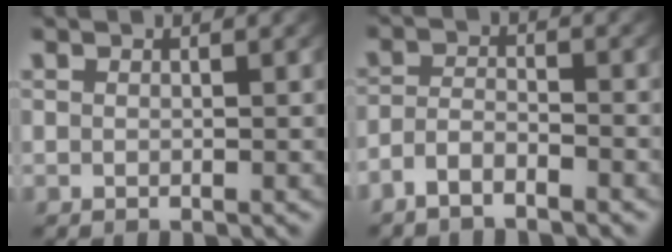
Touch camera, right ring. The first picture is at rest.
{"total": 3.1, "force": [-2.5, 1.4, 1.1], "torque": [-0.025, -0.007, -0.047]}